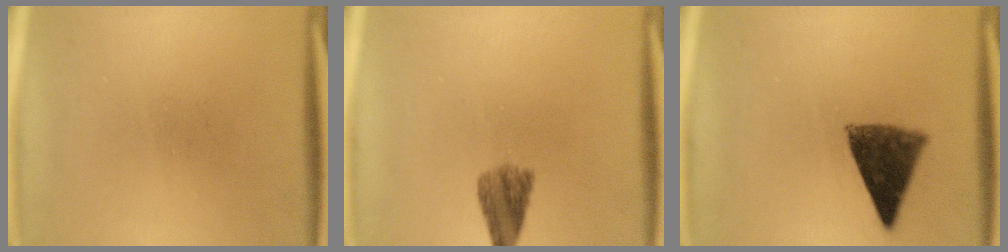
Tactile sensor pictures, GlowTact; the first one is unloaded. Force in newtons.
{"total": 4.5}
{"total": 9.3}